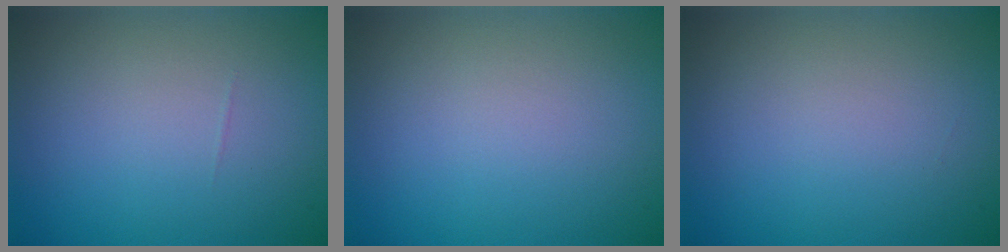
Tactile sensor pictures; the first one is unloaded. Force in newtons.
{"total": 0.0}
{"total": 0.0}